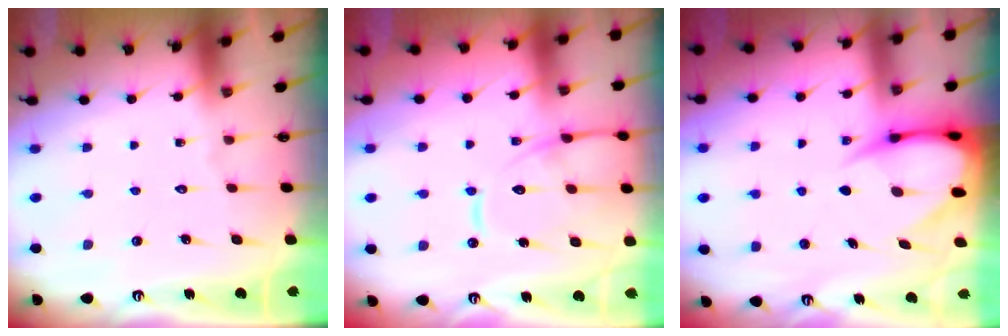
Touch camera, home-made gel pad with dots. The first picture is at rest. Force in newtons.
{"total": 12.6, "press": 12.6, "slide": 1.2}
{"total": 8.2, "press": 8.2, "slide": 0.7}